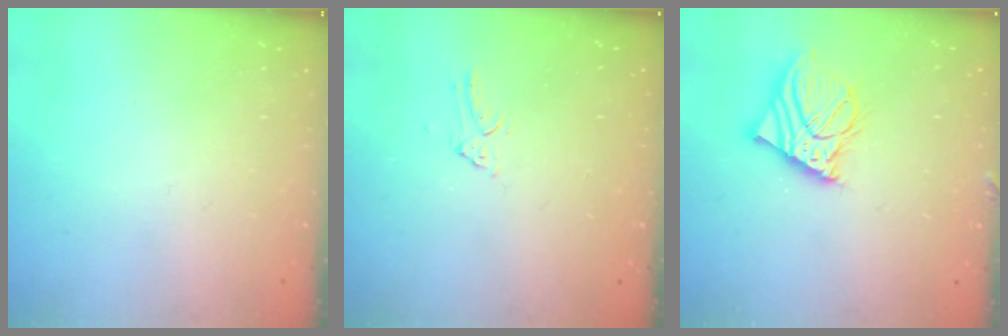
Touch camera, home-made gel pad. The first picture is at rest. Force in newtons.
{"total": 1.1, "press": 1.1, "slide": 0.1}
{"total": 11.4, "press": 11.2, "slide": 2.2}